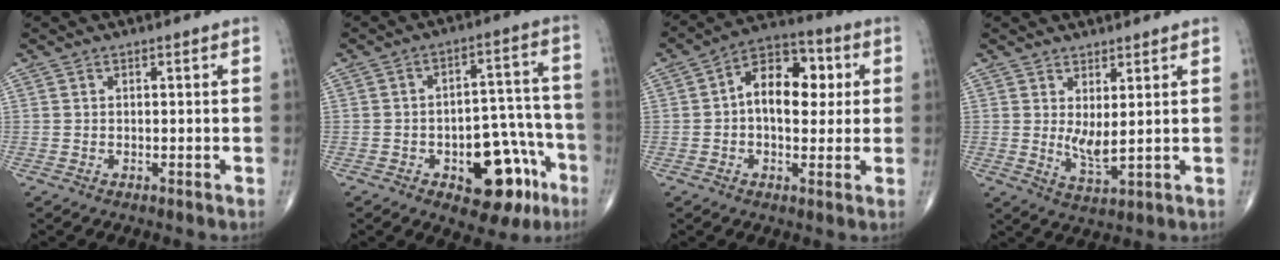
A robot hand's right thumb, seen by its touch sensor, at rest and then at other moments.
{"total": 15.0, "force": [-6.8, 7.8, 10.8], "torque": [-0.095, 0.058, -0.082]}
{"total": 12.4, "force": [1.5, 7.6, 9.6], "torque": [-0.115, 0.025, 0.013]}
{"total": 4.5, "force": [1.1, 1.3, 4.2], "torque": [-0.075, -0.021, 0.028]}